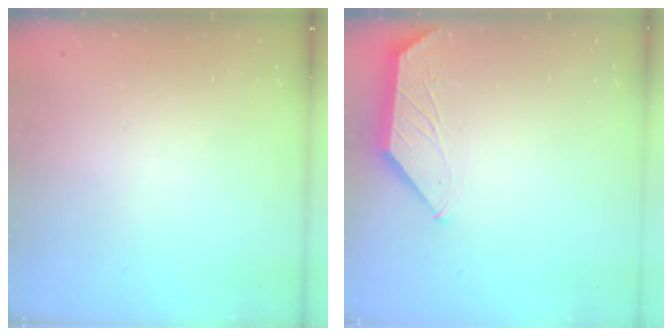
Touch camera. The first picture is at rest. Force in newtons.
{"total": 1.5, "press": 1.4, "slide": 0.3}